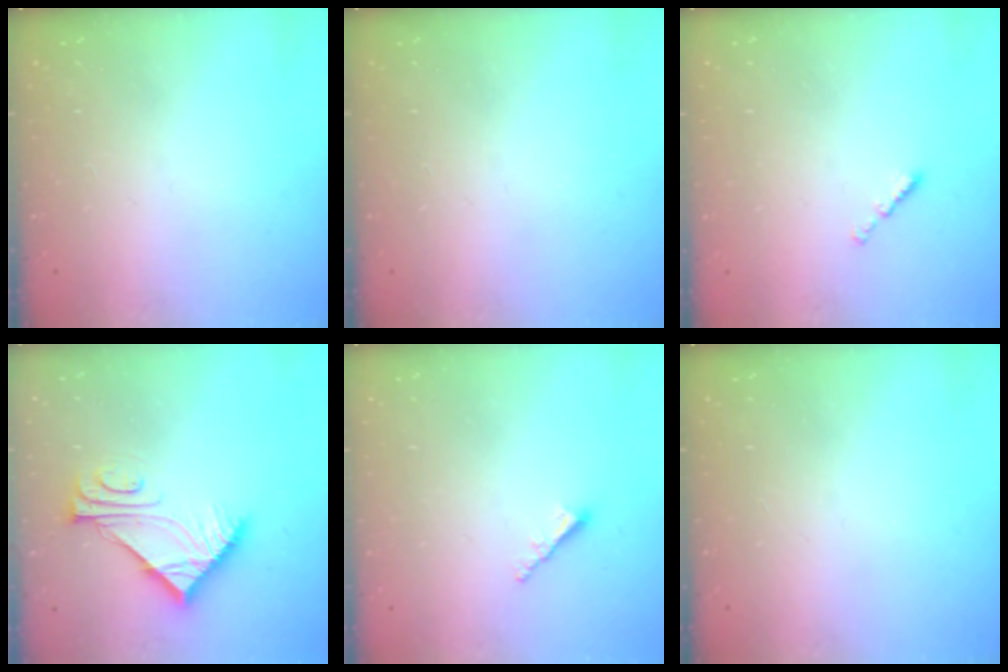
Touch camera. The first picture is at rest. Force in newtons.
{"total": 0.0}
{"total": 0.7, "press": 0.5, "slide": 0.4}
{"total": 9.8, "press": 9.8, "slide": 0.4}
{"total": 2.3, "press": 2.3, "slide": 0.3}
{"total": 0.0}